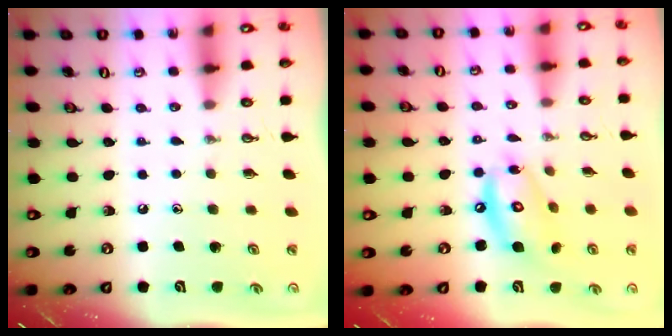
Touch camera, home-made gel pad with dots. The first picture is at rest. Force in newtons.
{"total": 13.0, "press": 13.0, "slide": 1.1}